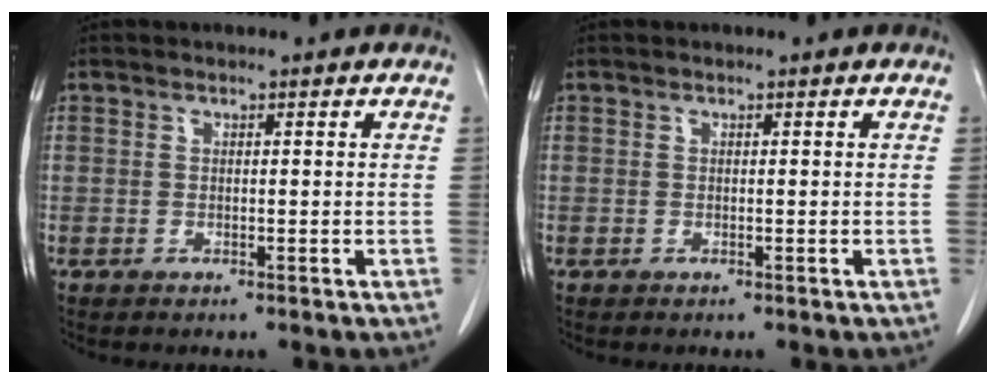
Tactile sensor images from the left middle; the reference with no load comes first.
{"total": 0.0}